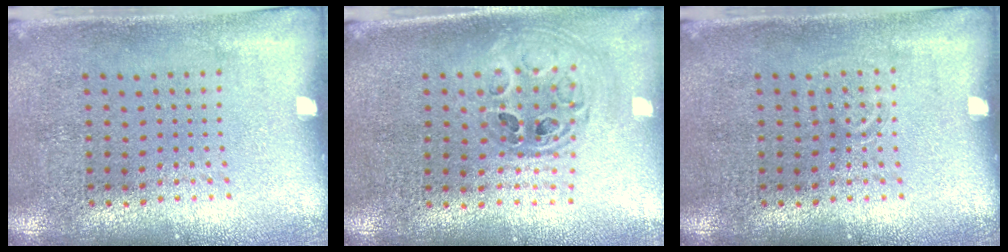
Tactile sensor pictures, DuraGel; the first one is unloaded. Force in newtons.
{"total": 1.0, "press": 1.0, "slide": 0.2}
{"total": 0.8, "press": 0.7, "slide": 0.2}